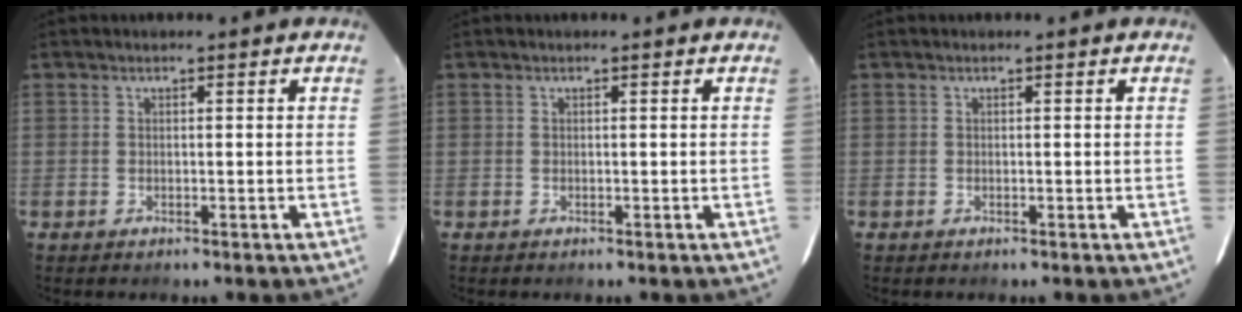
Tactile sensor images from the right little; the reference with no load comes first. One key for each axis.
{"total": 0.0}
{"total": 0.0}